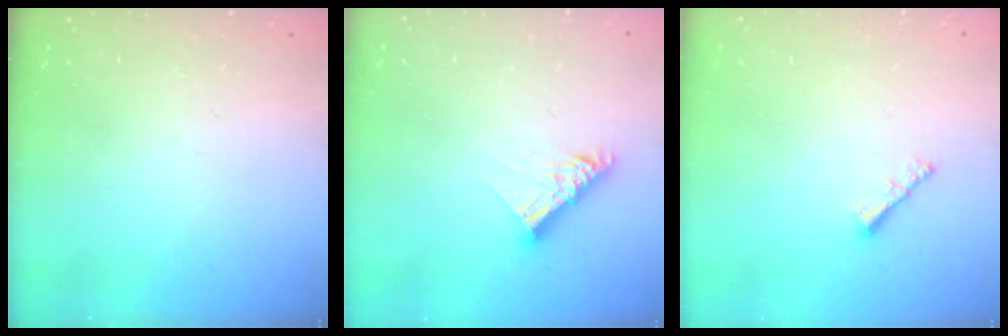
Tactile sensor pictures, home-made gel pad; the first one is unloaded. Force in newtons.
{"total": 9.8, "press": 9.8, "slide": 0.8}
{"total": 2.0, "press": 2.0, "slide": 0.5}